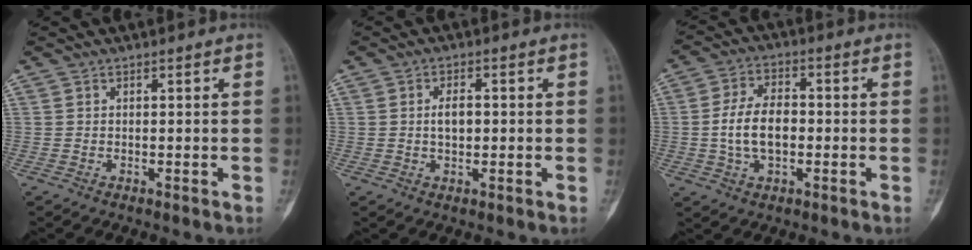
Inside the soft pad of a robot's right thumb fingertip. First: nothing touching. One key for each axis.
{"total": 3.9, "fx": 0.2, "fy": 2.0, "fz": 3.4, "tx": -0.057, "ty": 0.001, "tz": 0.004}
{"total": 9.1, "fx": -0.8, "fy": 5.4, "fz": 7.3, "tx": -0.133, "ty": 0.016, "tz": -0.017}